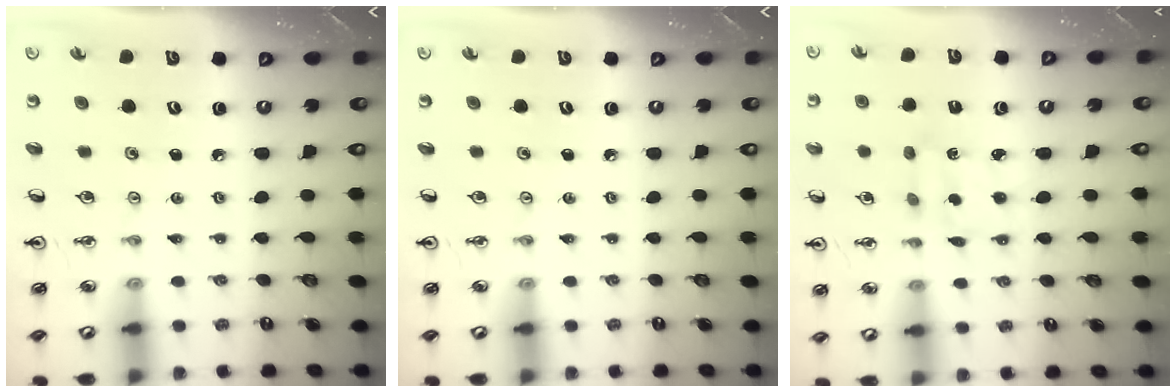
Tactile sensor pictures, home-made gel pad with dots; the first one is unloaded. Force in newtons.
{"total": 0.0}
{"total": 2.6, "press": 2.6, "slide": 0.6}